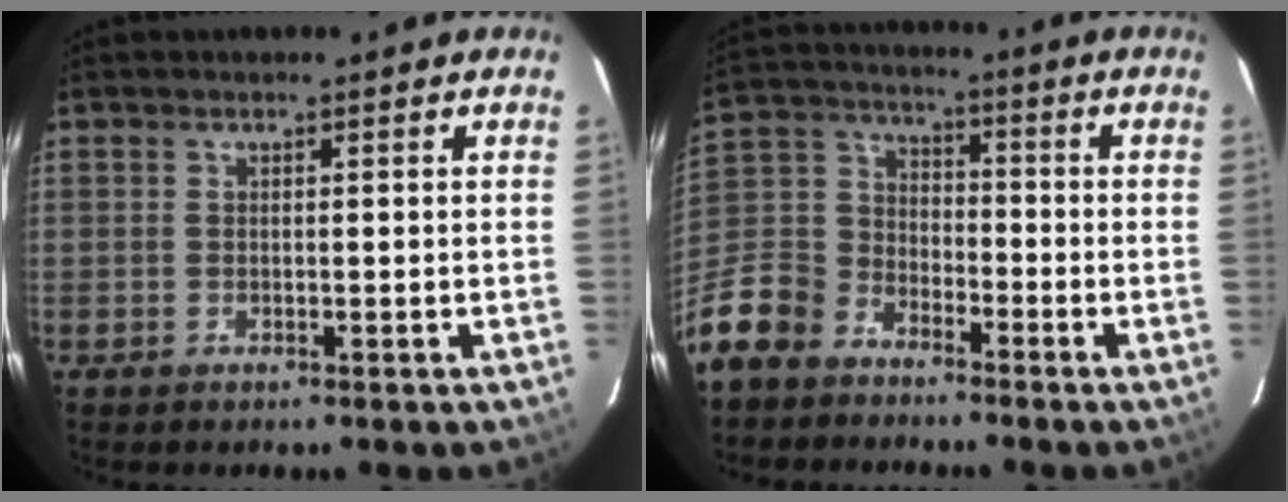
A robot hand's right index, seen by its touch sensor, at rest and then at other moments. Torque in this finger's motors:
{"motor_torque": [0.21, -0.52, -0.46, -0.21]}